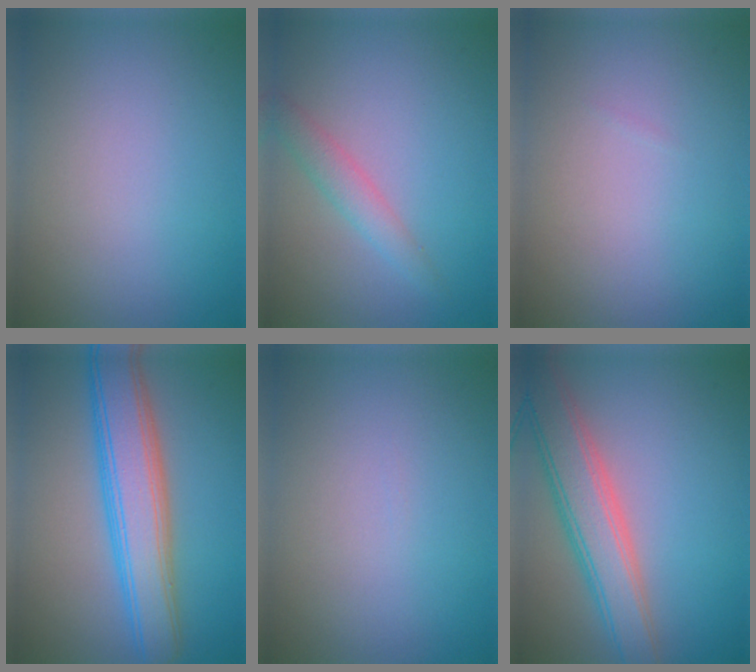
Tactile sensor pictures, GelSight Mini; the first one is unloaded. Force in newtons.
{"total": 2.1, "press": 2.1, "slide": 0.0}
{"total": 0.0}
{"total": 7.1, "press": 7.1, "slide": 0.4}
{"total": 0.0}
{"total": 6.0, "press": 6.0, "slide": 0.4}